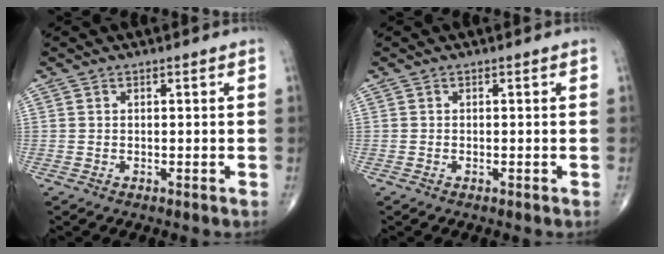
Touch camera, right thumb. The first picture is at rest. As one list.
[{"total": 0.0}]